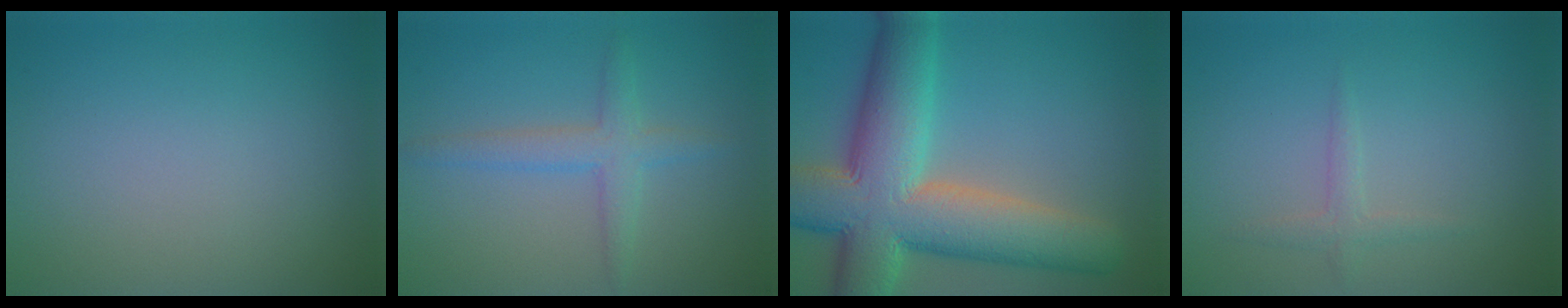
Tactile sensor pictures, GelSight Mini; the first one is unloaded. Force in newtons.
{"total": 2.7, "press": 2.7, "slide": 0.2}
{"total": 13.0, "press": 12.9, "slide": 1.0}
{"total": 1.3, "press": 1.3, "slide": 0.0}